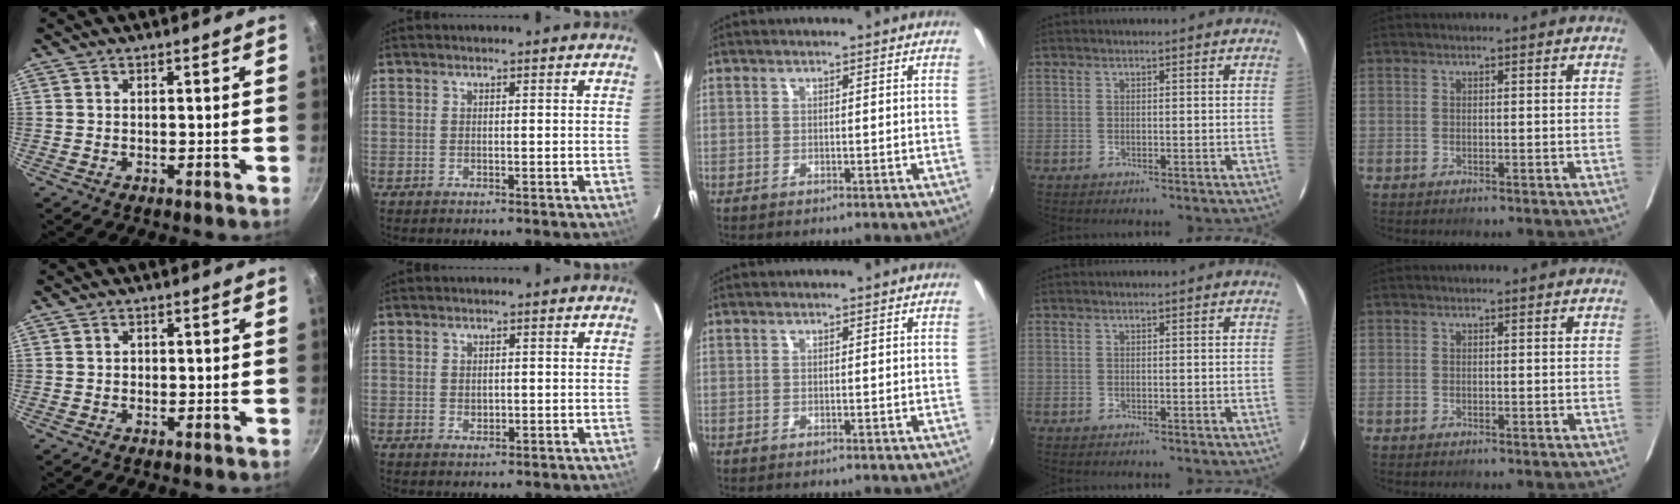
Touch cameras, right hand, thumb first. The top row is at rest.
{"thumb": {"total": 0.7, "force": [-0.1, 0.7, 0.2], "torque": [0.000, 0.003, -0.001]}, "index": {"total": 1.3, "force": [0.1, 1.1, 0.7], "torque": [-0.009, 0.000, 0.004]}}